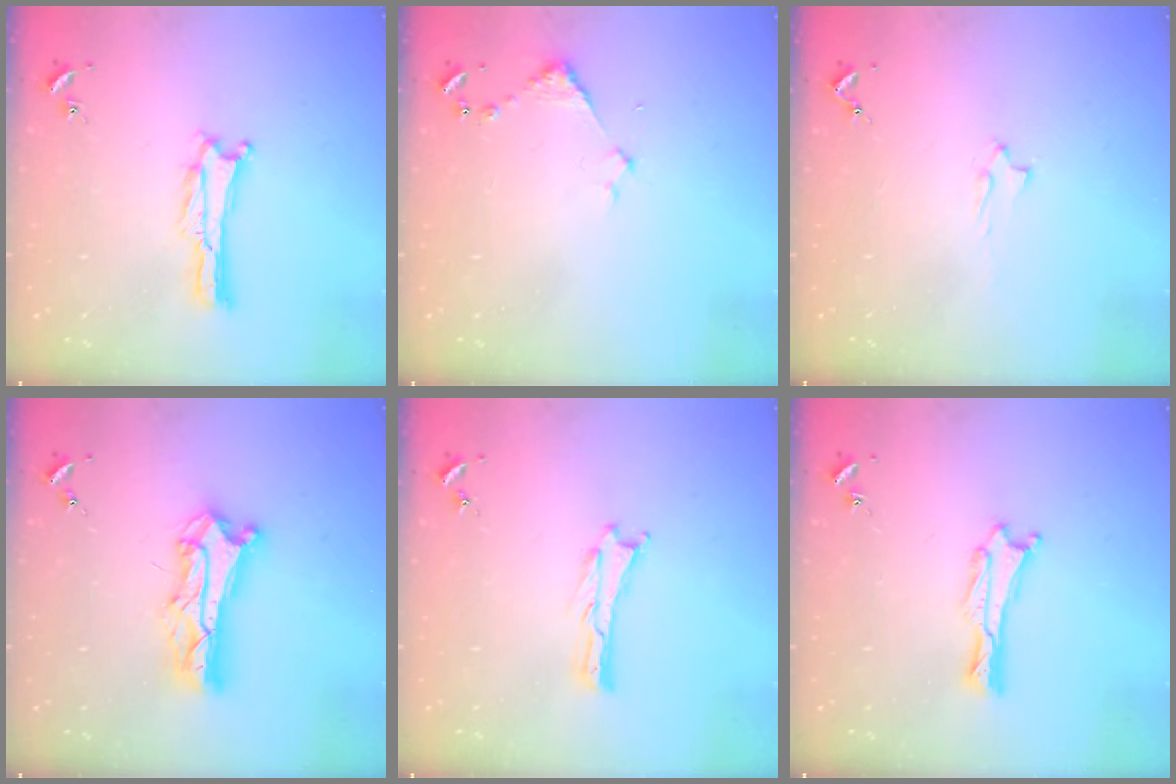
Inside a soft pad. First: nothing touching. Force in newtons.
{"total": 2.9, "press": 2.9, "slide": 0.3}
{"total": 2.0, "press": 2.0, "slide": 0.4}
{"total": 9.6, "press": 9.6, "slide": 0.9}
{"total": 0.0}
{"total": 0.6, "press": 0.6, "slide": 0.2}